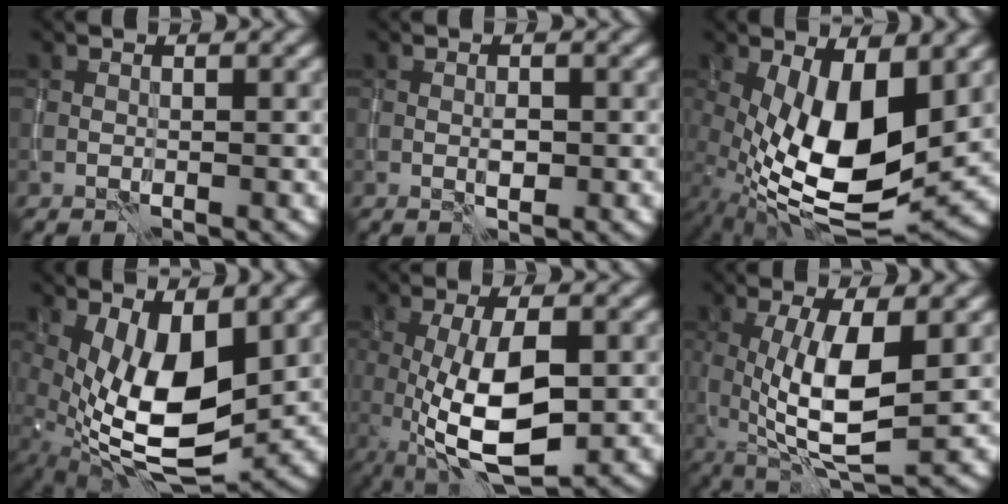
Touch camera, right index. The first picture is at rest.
{"total": 1.1, "force": [-0.2, 0.5, 0.9], "torque": [-0.017, -0.001, -0.003]}
{"total": 11.4, "force": [0.1, 4.7, 10.4], "torque": [-0.186, -0.019, 0.005]}
{"total": 9.3, "force": [0.8, 4.0, 8.4], "torque": [-0.158, -0.016, 0.019]}
{"total": 8.9, "force": [-1.3, 3.4, 8.1], "torque": [-0.166, -0.011, -0.020]}
{"total": 7.7, "force": [0.3, 2.5, 7.3], "torque": [-0.137, -0.011, 0.009]}